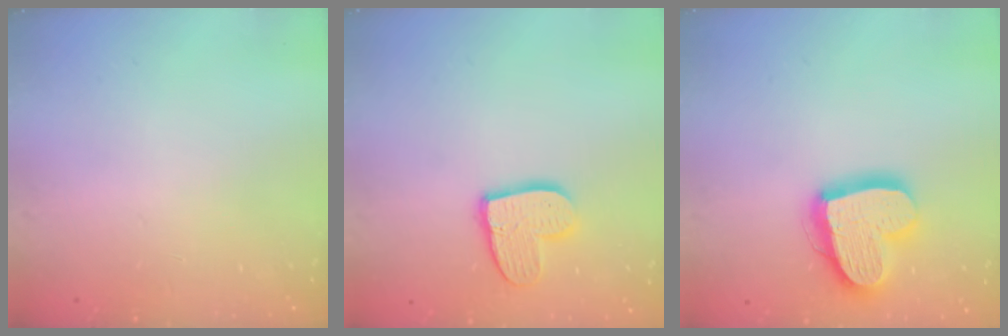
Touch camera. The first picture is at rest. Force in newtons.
{"total": 11.5, "press": 11.4, "slide": 0.9}
{"total": 17.6, "press": 17.5, "slide": 1.9}